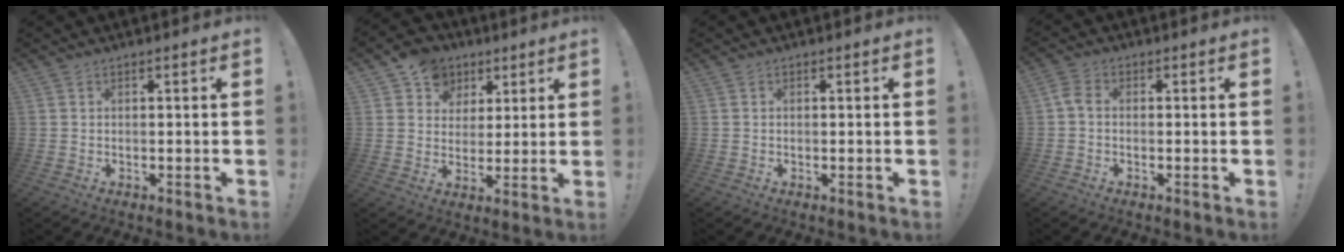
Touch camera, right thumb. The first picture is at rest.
{"total": 9.8, "force": [5.1, 8.0, 2.3], "torque": [-0.036, -0.028, 0.101]}
{"total": 0.0}
{"total": 3.3, "force": [0.0, 2.2, 2.5], "torque": [-0.058, 0.009, 0.002]}